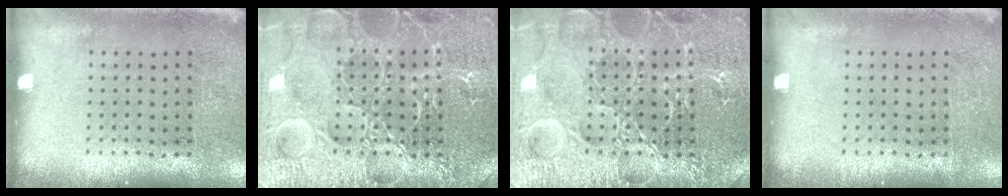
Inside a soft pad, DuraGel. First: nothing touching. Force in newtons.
{"total": 5.3, "press": 5.3, "slide": 0.6}
{"total": 5.3, "press": 5.3, "slide": 0.6}
{"total": 0.0}